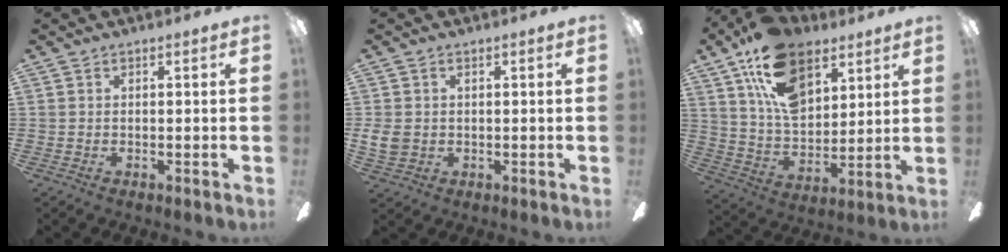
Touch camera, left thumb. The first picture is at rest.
{"total": 4.4, "force": [0.3, 3.6, 2.6], "torque": [-0.068, 0.001, 0.004]}
{"total": 19.0, "force": [10.9, 10.7, 11.3], "torque": [-0.215, -0.031, 0.198]}